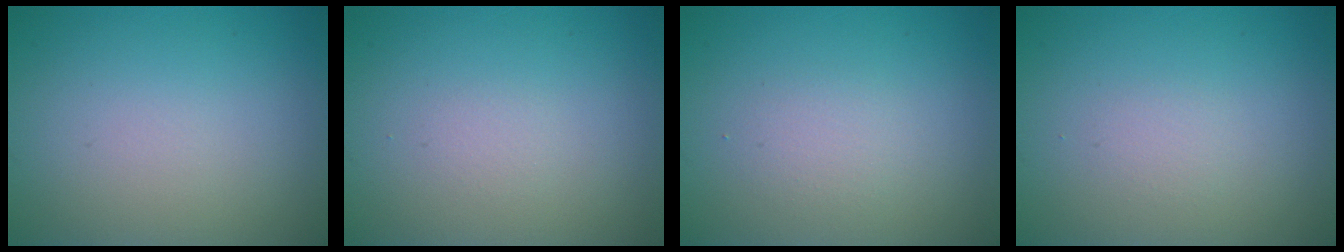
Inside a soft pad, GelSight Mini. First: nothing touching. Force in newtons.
{"total": 0.6, "press": 0.6, "slide": 0.1}
{"total": 1.5, "press": 1.5, "slide": 0.1}
{"total": 0.8, "press": 0.8, "slide": 0.1}